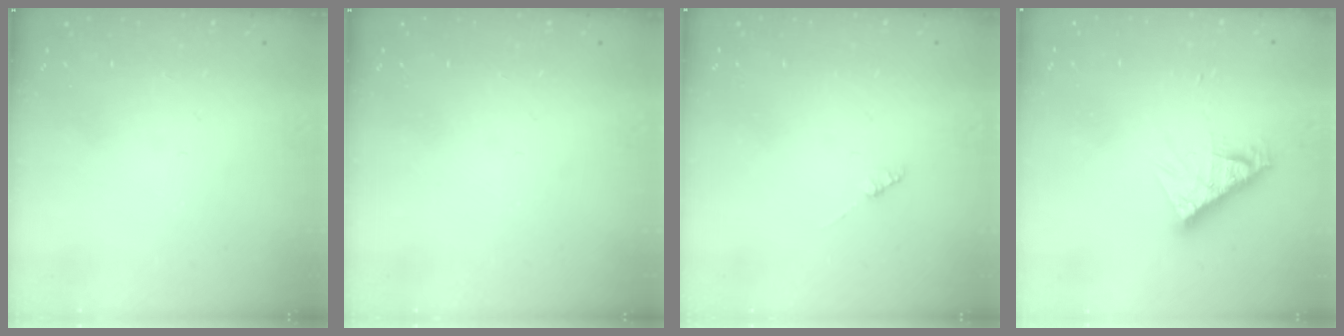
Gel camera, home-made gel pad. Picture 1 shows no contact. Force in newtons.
{"total": 0.0}
{"total": 1.4, "press": 1.4, "slide": 0.2}
{"total": 9.0, "press": 8.9, "slide": 0.8}